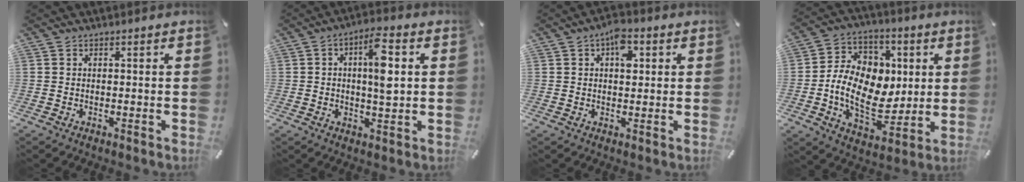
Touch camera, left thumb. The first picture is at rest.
{"total": 8.8, "force": [1.5, 2.9, 8.1], "torque": [-0.121, -0.001, 0.018]}
{"total": 5.5, "force": [1.7, 3.1, 4.1], "torque": [-0.045, -0.005, 0.022]}
{"total": 15.6, "force": [-0.7, 12.1, 9.9], "torque": [-0.193, -0.001, -0.008]}